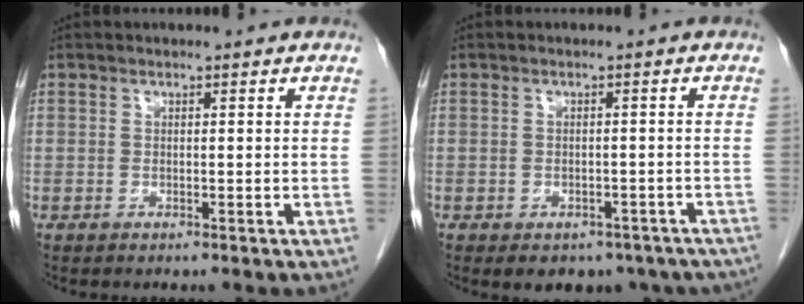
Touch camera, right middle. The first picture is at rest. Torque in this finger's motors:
{"motor_torque": [0.13, -0.11, 0.01, 0.02]}